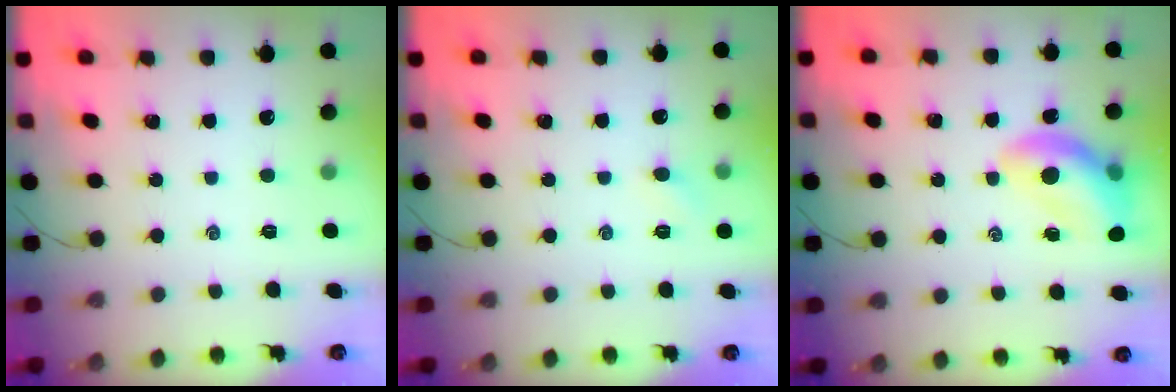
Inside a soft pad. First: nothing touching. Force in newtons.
{"total": 2.5, "press": 2.4, "slide": 0.7}
{"total": 12.2, "press": 11.8, "slide": 3.3}